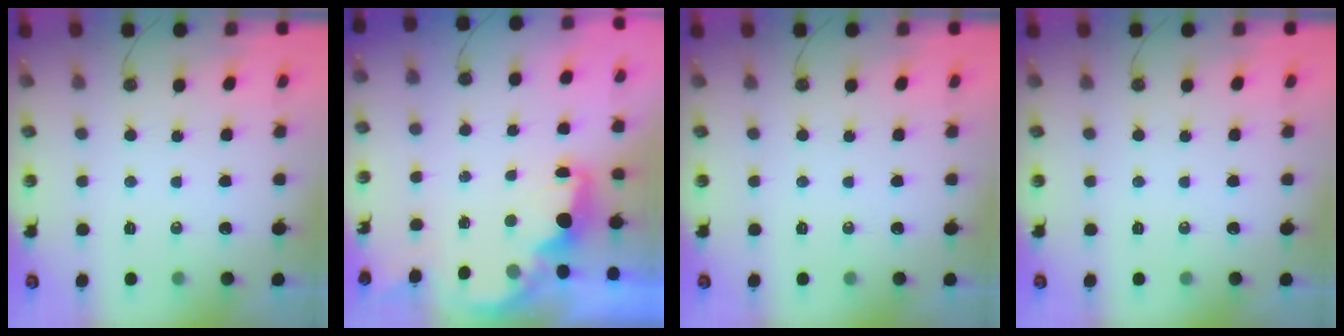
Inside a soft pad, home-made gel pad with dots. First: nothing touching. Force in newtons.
{"total": 2.3, "press": 2.2, "slide": 0.7}
{"total": 0.0}
{"total": 0.0}